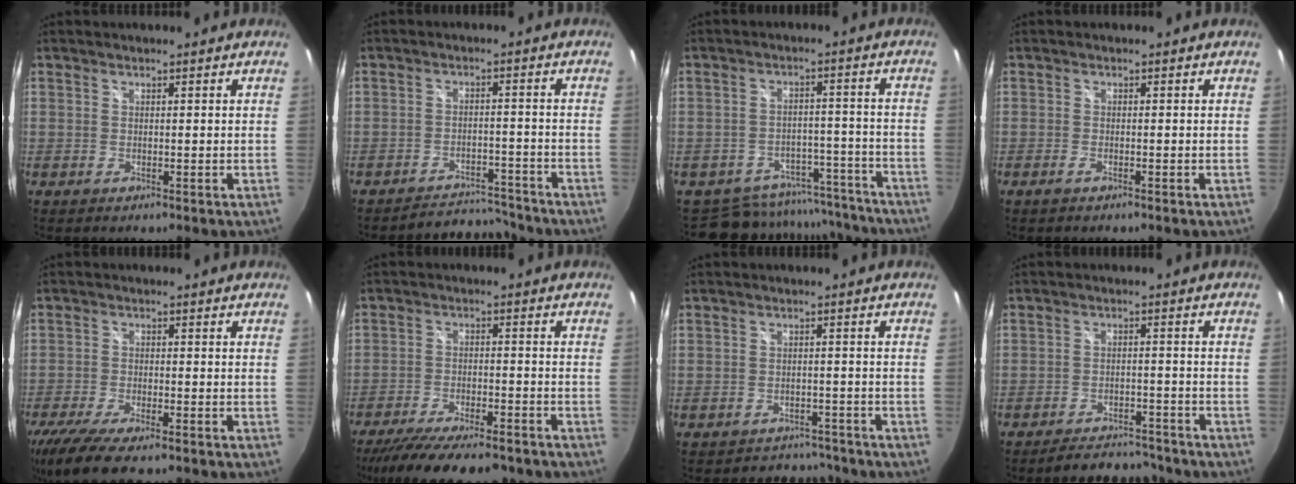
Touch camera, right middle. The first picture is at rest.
{"total": 8.2, "force": [-8.1, 1.4, 0.7], "torque": [-0.026, 0.009, -0.113]}
{"total": 15.7, "force": [-13.5, 7.2, 3.6], "torque": [-0.083, 0.035, -0.164]}
{"total": 1.1, "force": [-0.8, 0.0, 0.7], "torque": [-0.018, -0.001, -0.018]}
{"total": 10.9, "force": [-8.3, 2.3, 6.6], "torque": [-0.157, -0.042, -0.151]}
{"total": 17.0, "force": [-14.2, 3.8, 8.5], "torque": [-0.172, -0.037, -0.217]}
{"total": 5.7, "force": [-5.2, 2.3, 0.0], "torque": [-0.002, 0.017, -0.071]}
{"total": 9.1, "force": [-8.4, 2.4, 2.3], "torque": [-0.061, 0.008, -0.114]}